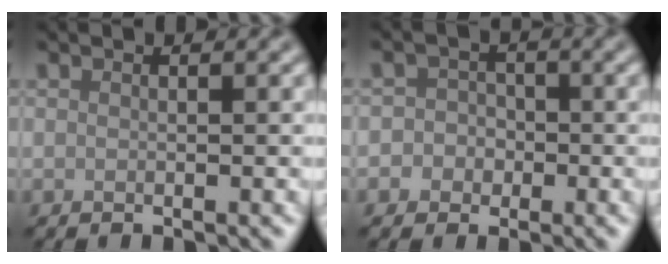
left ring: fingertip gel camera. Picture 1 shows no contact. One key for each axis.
{"total": 3.0, "fx": -0.8, "fy": 2.8, "fz": 0.5, "tx": 0.023, "ty": 0.008, "tz": -0.032}